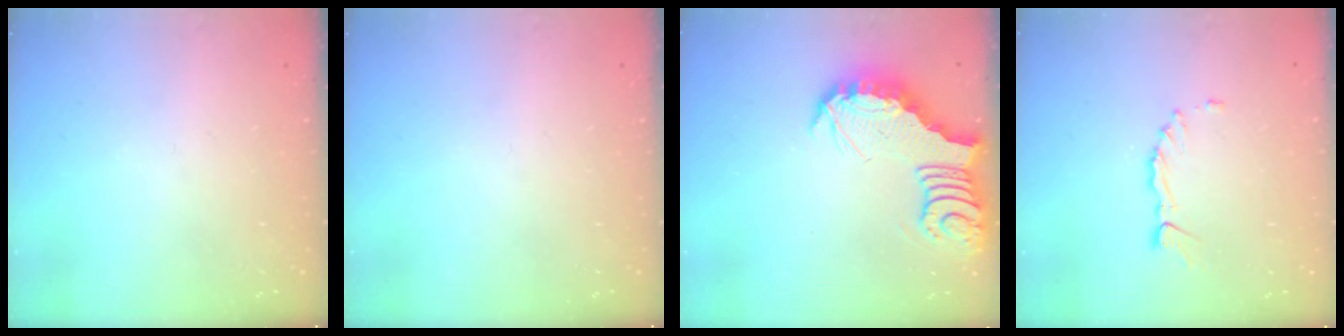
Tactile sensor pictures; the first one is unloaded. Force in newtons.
{"total": 0.0}
{"total": 6.0, "press": 5.9, "slide": 0.7}
{"total": 1.5, "press": 1.5, "slide": 0.3}